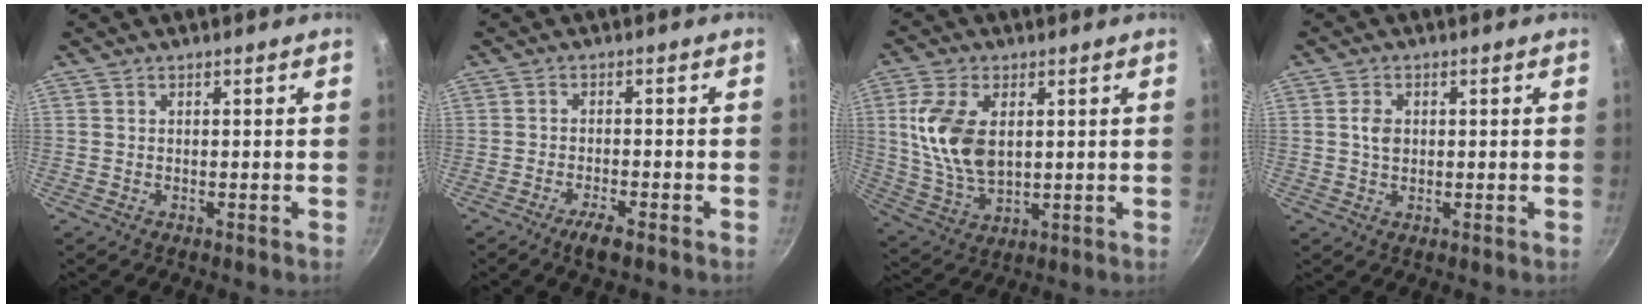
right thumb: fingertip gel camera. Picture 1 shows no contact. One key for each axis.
{"total": 3.7, "fx": -2.5, "fy": 0.8, "fz": 2.7, "tx": -0.053, "ty": 0.014, "tz": -0.043}
{"total": 12.7, "fx": 2.4, "fy": 7.5, "fz": 10.1, "tx": -0.189, "ty": -0.016, "tz": 0.052}
{"total": 3.1, "fx": 0.3, "fy": 2.3, "fz": 2.1, "tx": -0.032, "ty": 0.002, "tz": 0.003}